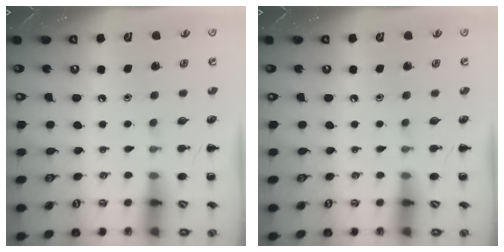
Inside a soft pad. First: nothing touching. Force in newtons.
{"total": 0.0}